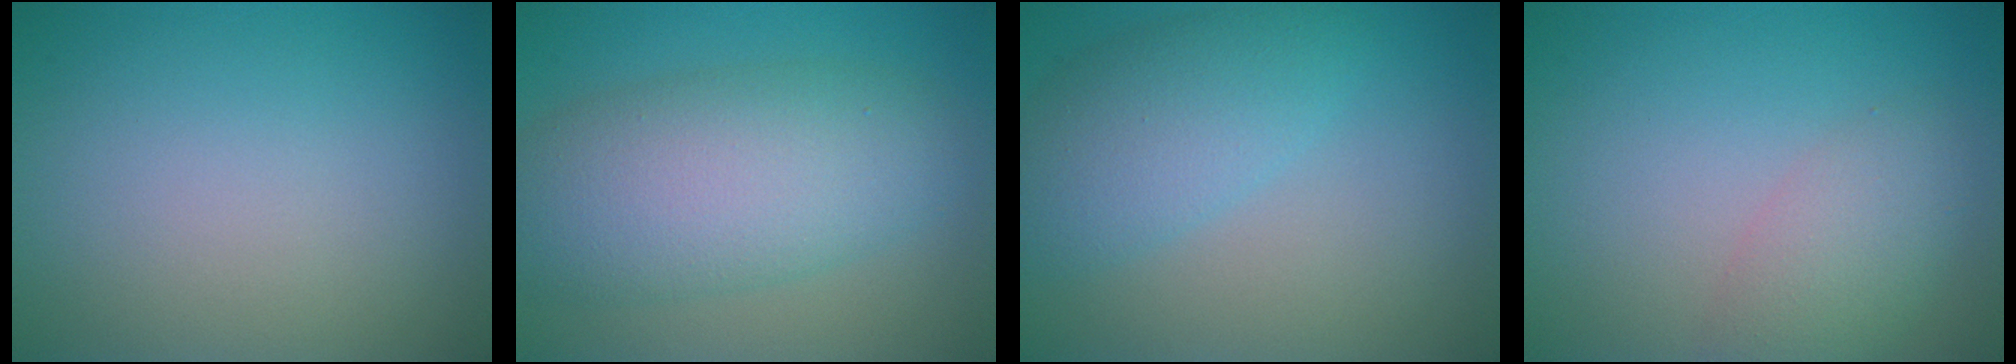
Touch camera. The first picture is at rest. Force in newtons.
{"total": 8.1, "press": 8.1, "slide": 0.2}
{"total": 4.6, "press": 4.6, "slide": 0.3}
{"total": 3.1, "press": 3.1, "slide": 0.2}